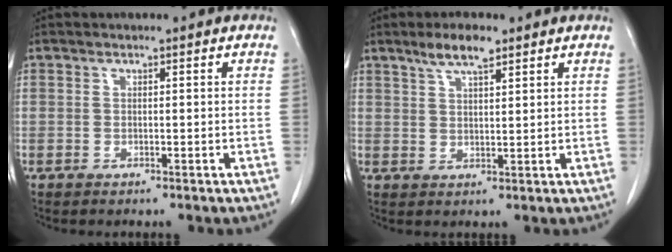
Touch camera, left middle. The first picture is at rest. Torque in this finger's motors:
{"motor_torque": [0.43, -0.36, 0.01, 0.03]}